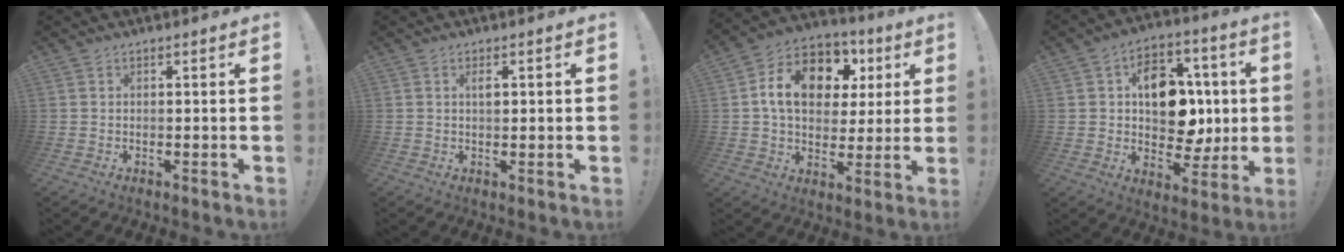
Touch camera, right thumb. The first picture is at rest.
{"total": 1.8, "force": [0.4, 0.7, 1.7], "torque": [-0.027, 0.002, 0.003]}
{"total": 16.1, "force": [5.0, 11.3, 10.4], "torque": [-0.167, -0.008, 0.095]}
{"total": 16.2, "force": [2.1, 12.1, 10.5], "torque": [-0.138, 0.003, 0.050]}